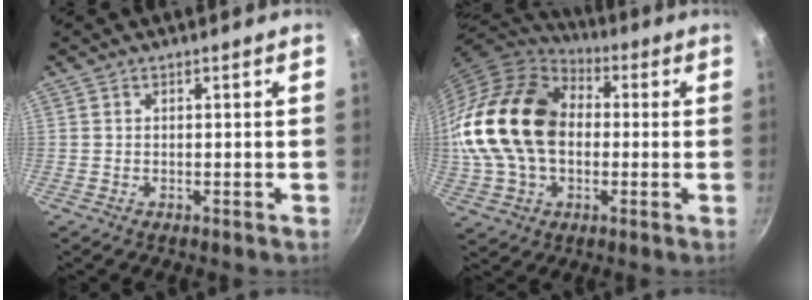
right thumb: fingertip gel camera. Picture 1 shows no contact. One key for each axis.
{"total": 23.1, "fx": 0.7, "fy": 16.3, "fz": 16.3, "tx": -0.304, "ty": 0.036, "tz": 0.012}